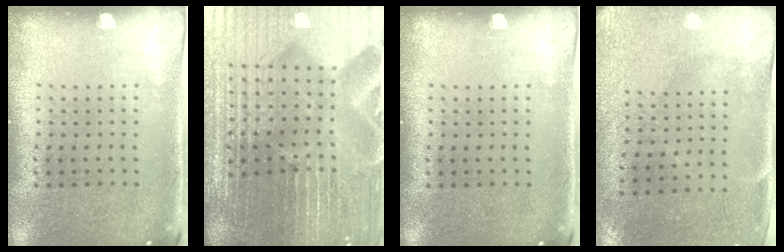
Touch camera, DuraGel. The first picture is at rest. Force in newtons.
{"total": 7.3, "press": 6.4, "slide": 3.6}
{"total": 0.0}
{"total": 3.0, "press": 2.4, "slide": 1.8}